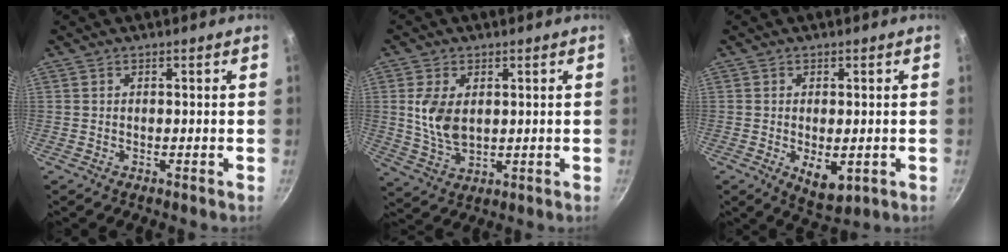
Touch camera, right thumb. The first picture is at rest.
{"total": 7.9, "force": [1.3, 4.7, 6.2], "torque": [-0.121, -0.014, 0.032]}
{"total": 6.3, "force": [-1.3, 3.2, 5.3], "torque": [-0.072, -0.011, -0.007]}